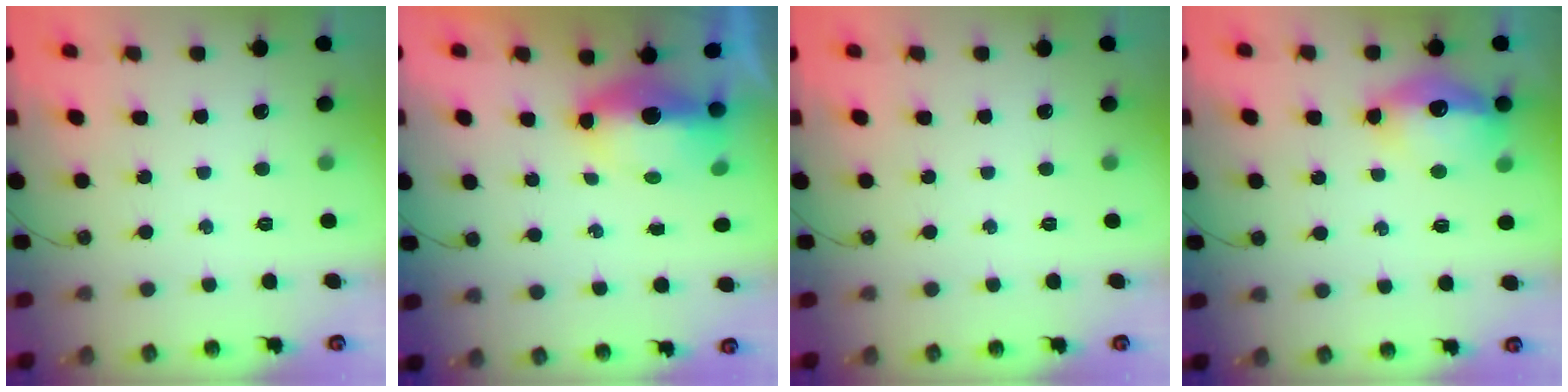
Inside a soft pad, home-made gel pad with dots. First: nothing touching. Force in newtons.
{"total": 11.1, "press": 9.2, "slide": 6.3}
{"total": 0.0}
{"total": 12.7, "press": 12.7, "slide": 1.0}